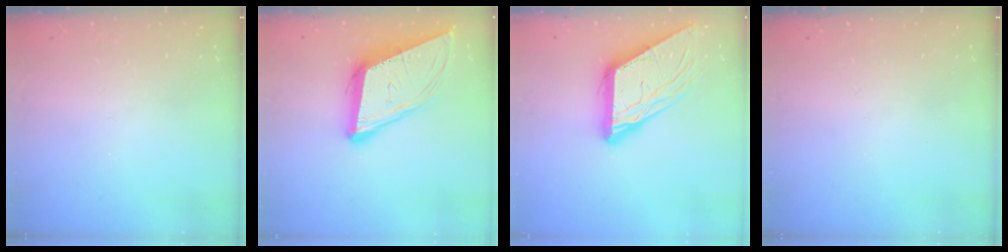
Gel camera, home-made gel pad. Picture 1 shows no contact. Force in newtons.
{"total": 13.2, "press": 12.6, "slide": 4.0}
{"total": 13.1, "press": 13.1, "slide": 1.3}
{"total": 0.0}